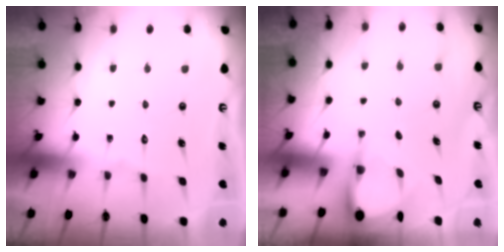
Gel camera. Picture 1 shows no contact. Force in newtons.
{"total": 3.4, "press": 3.4, "slide": 0.3}